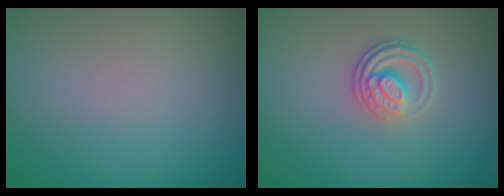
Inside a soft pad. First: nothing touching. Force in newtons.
{"total": 2.8, "press": 2.5, "slide": 1.4}